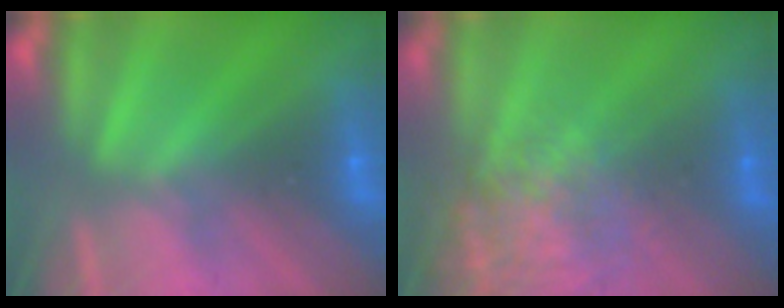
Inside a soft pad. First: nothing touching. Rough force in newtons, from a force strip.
{"total": 7.5}